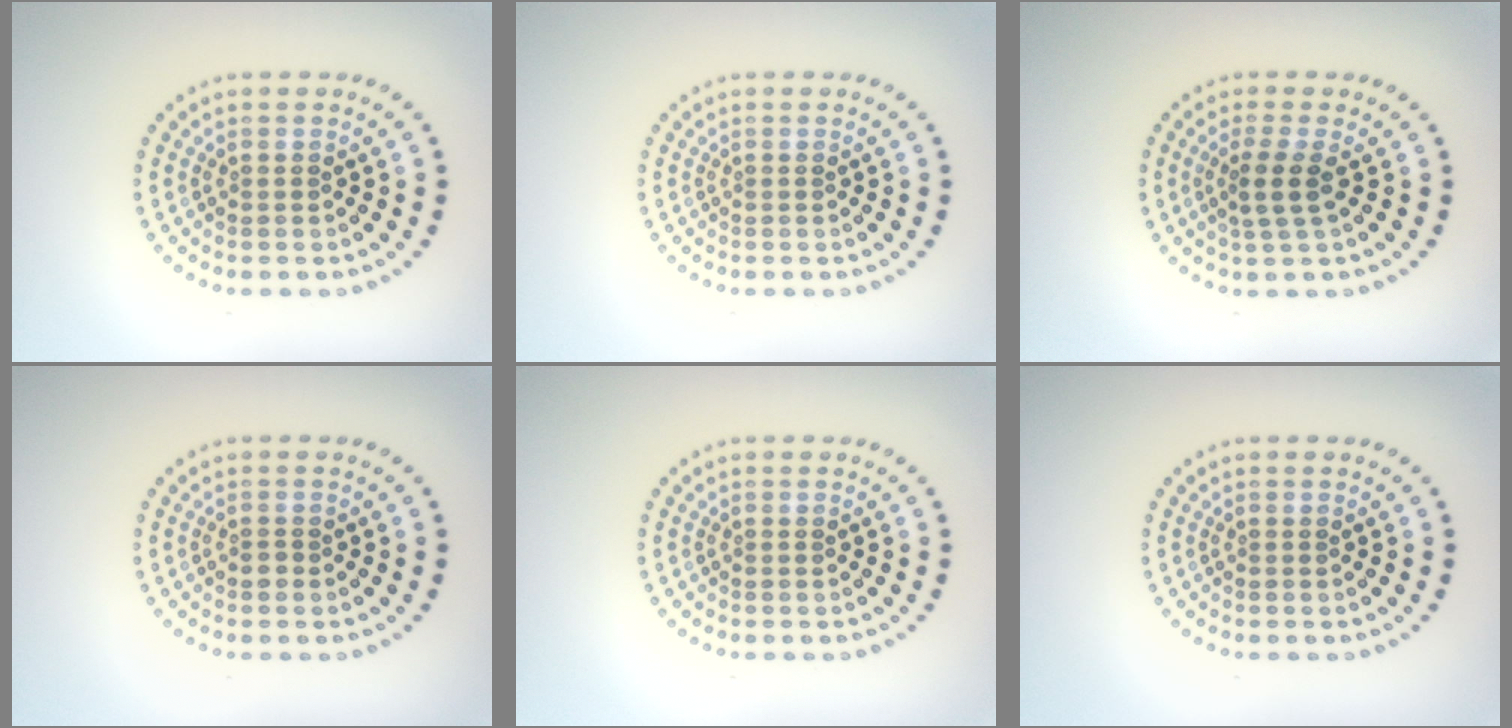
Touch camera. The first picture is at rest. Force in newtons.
{"total": 0.0}
{"total": 2.3, "press": 1.9, "slide": 1.4}
{"total": 0.6, "press": 0.4, "slide": 0.5}
{"total": 0.0}
{"total": 0.0}